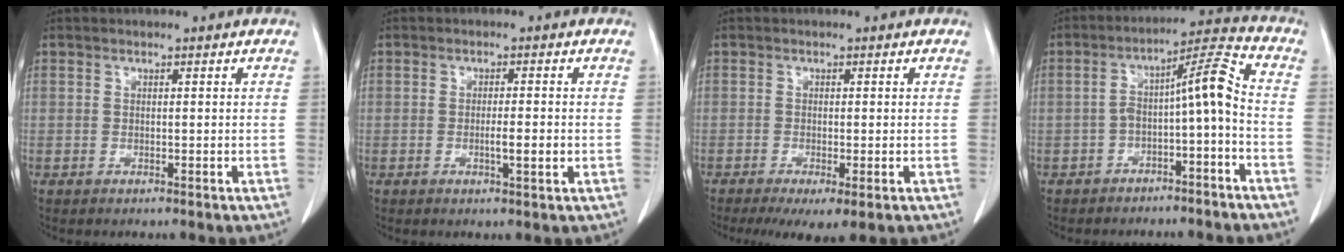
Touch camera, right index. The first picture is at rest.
{"total": 2.8, "force": [-0.5, 0.3, 2.8], "torque": [-0.046, -0.001, -0.006]}
{"total": 5.5, "force": [-3.1, 1.1, 4.4], "torque": [-0.065, -0.017, -0.048]}
{"total": 8.4, "force": [-2.7, 0.8, 7.9], "torque": [-0.122, 0.042, -0.041]}